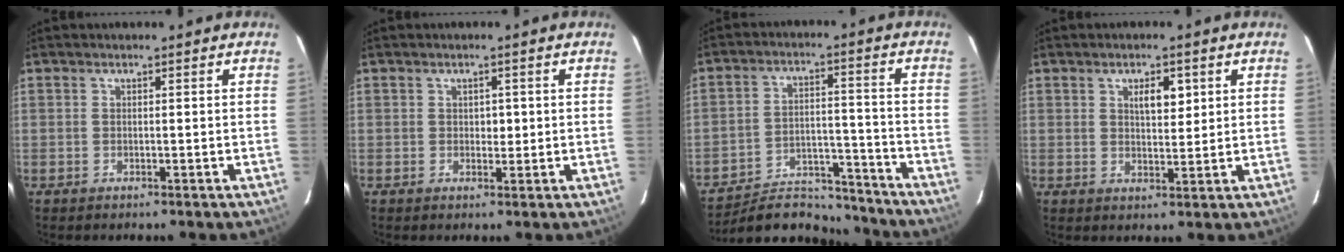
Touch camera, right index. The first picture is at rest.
{"total": 1.6, "force": [0.2, 1.2, 1.2], "torque": [-0.013, 0.001, 0.004]}
{"total": 12.5, "force": [-12.2, 2.9, 0.9], "torque": [-0.004, 0.033, -0.190]}
{"total": 3.9, "force": [1.7, 1.6, 3.2], "torque": [-0.051, 0.001, 0.028]}